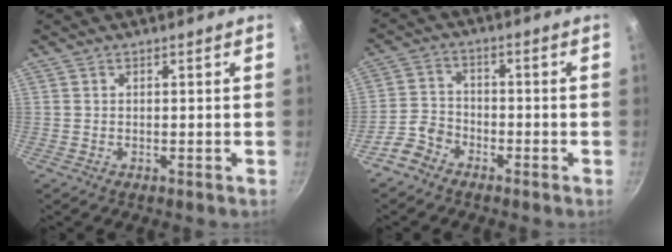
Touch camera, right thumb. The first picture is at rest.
{"total": 5.3, "force": [-3.7, 3.4, 1.6], "torque": [-0.024, 0.036, -0.079]}